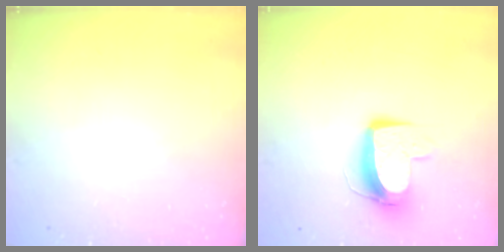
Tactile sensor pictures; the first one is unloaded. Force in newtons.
{"total": 10.6, "press": 10.6, "slide": 0.9}